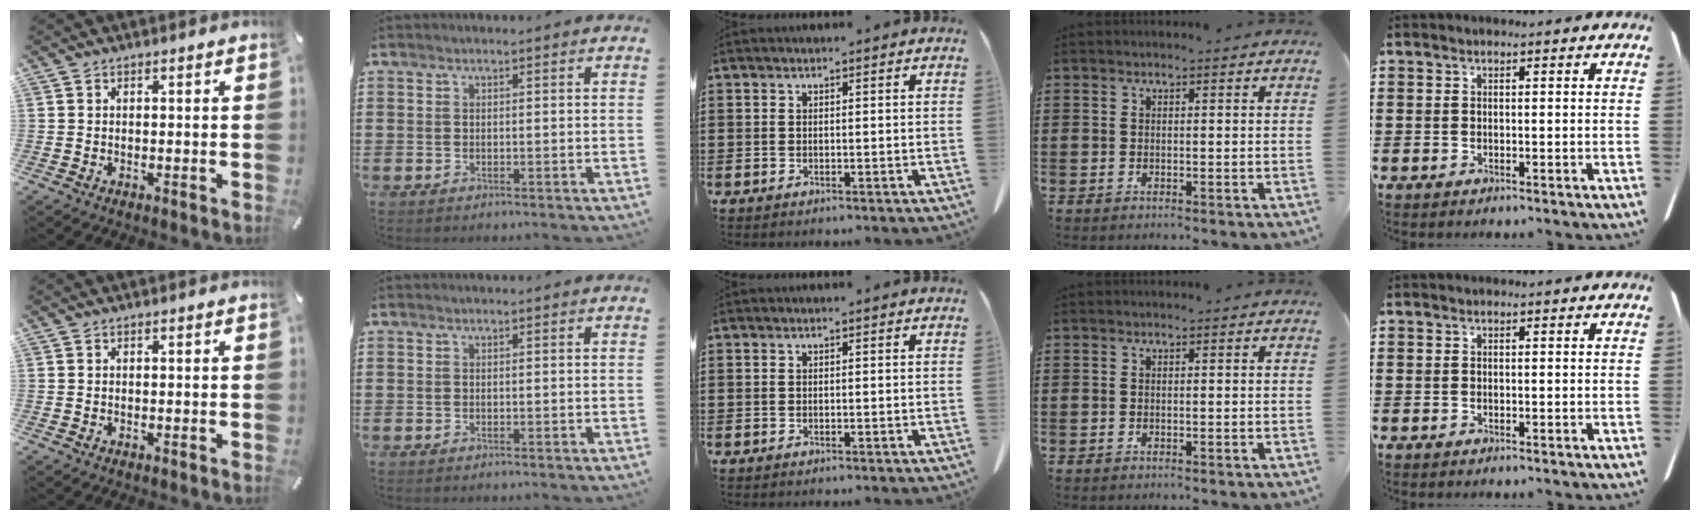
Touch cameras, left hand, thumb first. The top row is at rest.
{}